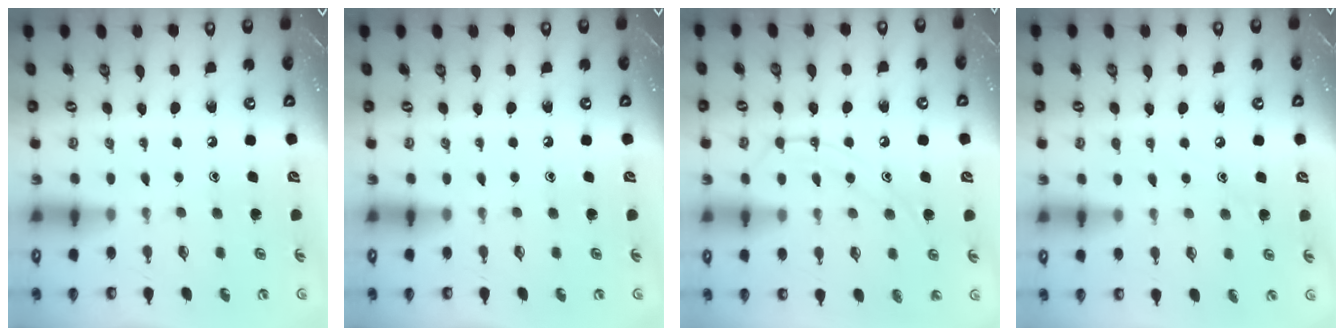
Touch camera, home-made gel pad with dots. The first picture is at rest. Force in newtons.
{"total": 0.0}
{"total": 12.0, "press": 12.0, "slide": 1.0}
{"total": 5.9, "press": 5.8, "slide": 0.8}